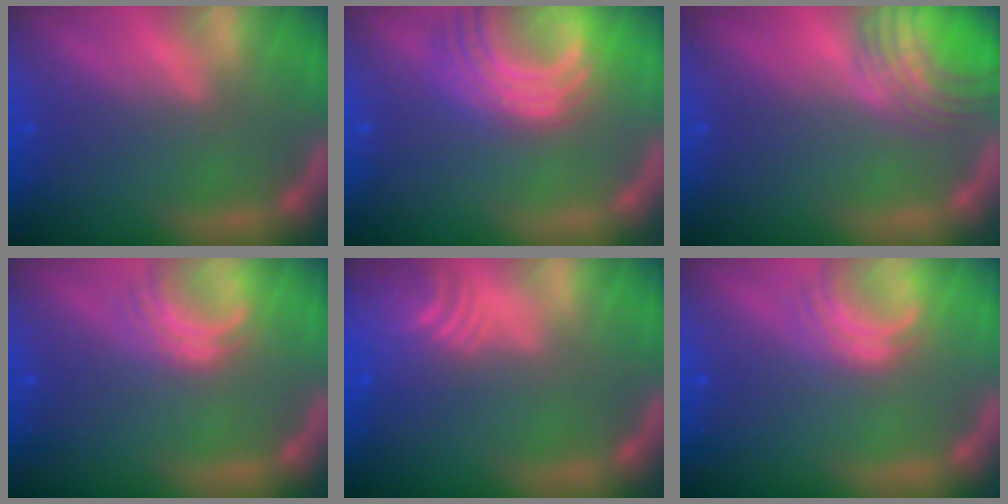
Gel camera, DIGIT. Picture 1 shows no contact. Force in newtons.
{"total": 8.5}
{"total": 6.6}
{"total": 3.0}
{"total": 6.5}
{"total": 3.0}